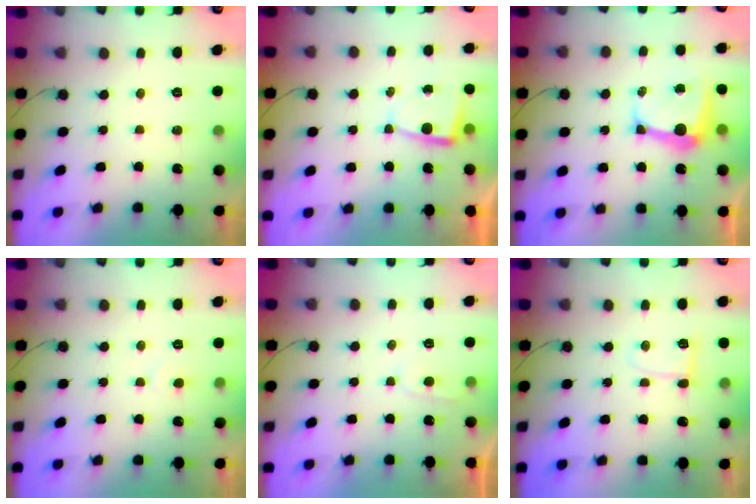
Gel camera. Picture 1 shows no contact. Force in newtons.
{"total": 3.0, "press": 3.0, "slide": 0.4}
{"total": 8.9, "press": 8.8, "slide": 1.1}
{"total": 2.4, "press": 2.4, "slide": 0.2}
{"total": 2.0, "press": 2.0, "slide": 0.2}
{"total": 5.0, "press": 4.9, "slide": 0.6}